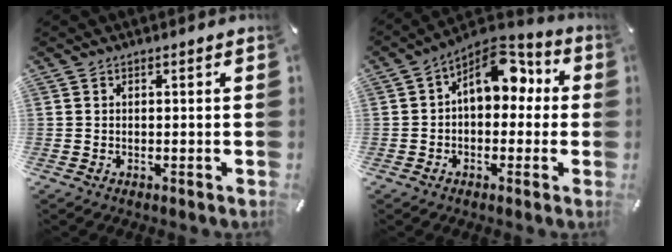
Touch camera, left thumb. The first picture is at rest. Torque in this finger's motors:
{"motor_torque": [0.43, 0.48, 0.93, 0.59, 0.16]}